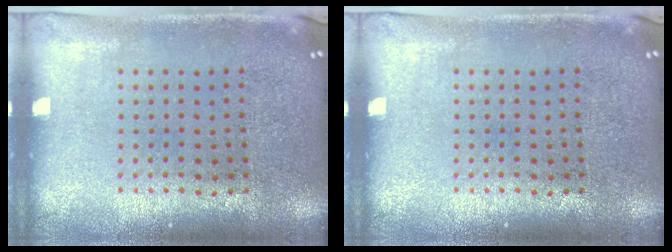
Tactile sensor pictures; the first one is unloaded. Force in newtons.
{"total": 0.0}